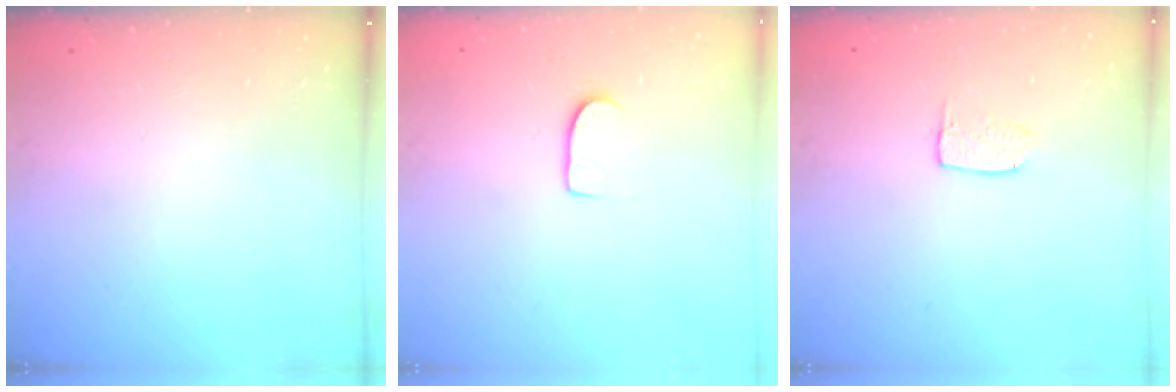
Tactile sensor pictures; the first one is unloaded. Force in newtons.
{"total": 5.8, "press": 5.8, "slide": 0.5}
{"total": 3.8, "press": 3.8, "slide": 0.2}